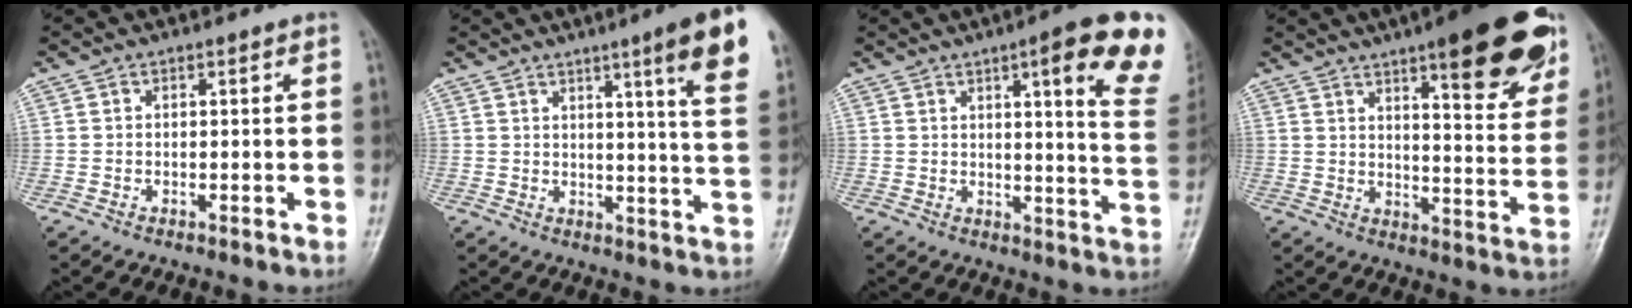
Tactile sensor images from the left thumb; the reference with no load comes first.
{"total": 13.5, "force": [7.4, 0.4, 11.2], "torque": [-0.140, -0.041, 0.086]}
{"total": 16.5, "force": [8.7, 2.4, 13.8], "torque": [-0.150, -0.040, 0.098]}
{"total": 20.9, "force": [12.3, 5.4, 16.0], "torque": [-0.177, -0.054, 0.165]}